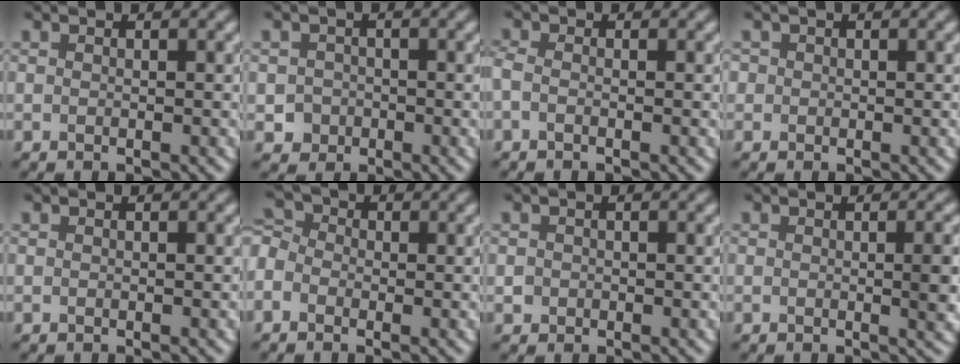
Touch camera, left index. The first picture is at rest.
{"total": 1.7, "force": [-0.6, 1.6, 0.3], "torque": [0.001, -0.004, -0.012]}
{"total": 1.2, "force": [-0.8, 0.5, 0.8], "torque": [-0.018, -0.001, -0.021]}
{"total": 0.7, "force": [0.0, 0.7, 0.2], "torque": [-0.002, -0.002, -0.001]}
{"total": 0.0}
{"total": 3.0, "force": [-0.7, 2.6, 1.5], "torque": [-0.029, 0.020, -0.027]}
{"total": 0.8, "force": [-0.2, 0.7, 0.2], "torque": [-0.003, -0.004, -0.002]}
{"total": 2.1, "force": [0.1, 0.4, 2.1], "torque": [-0.029, -0.002, 0.001]}